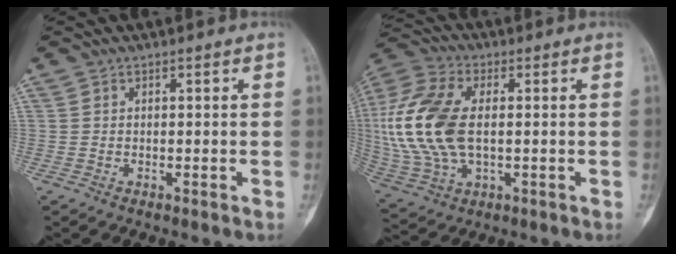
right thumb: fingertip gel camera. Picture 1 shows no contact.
{"total": 18.8, "force": [0.9, 10.7, 15.4], "torque": [-0.348, 0.005, 0.021]}